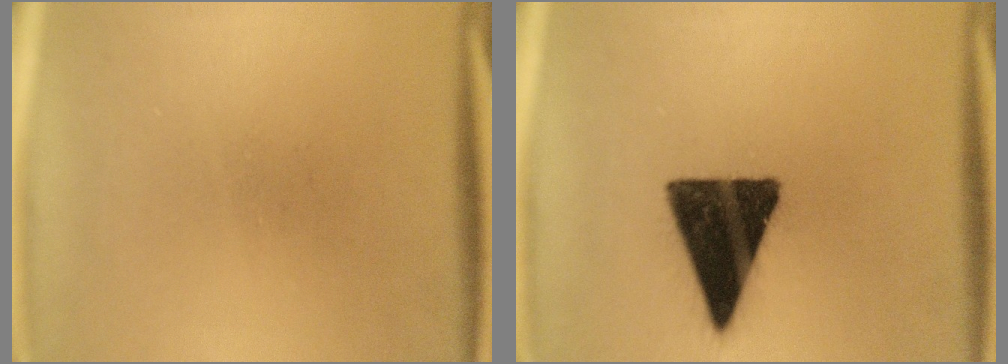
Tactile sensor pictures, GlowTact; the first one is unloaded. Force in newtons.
{"total": 16.1}